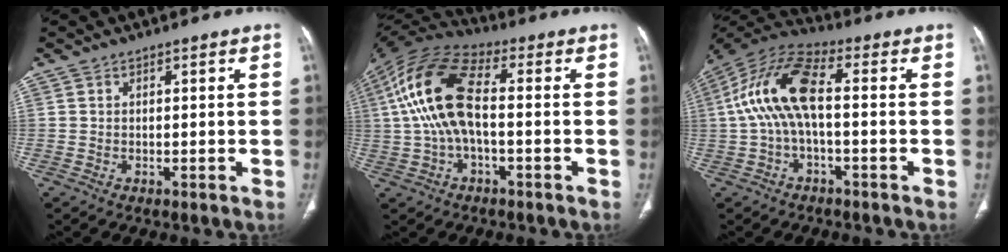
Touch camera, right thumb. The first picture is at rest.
{"total": 15.8, "force": [0.2, 7.3, 14.0], "torque": [-0.292, 0.037, -0.001]}
{"total": 13.3, "force": [-0.2, 5.6, 12.1], "torque": [-0.254, 0.045, -0.011]}